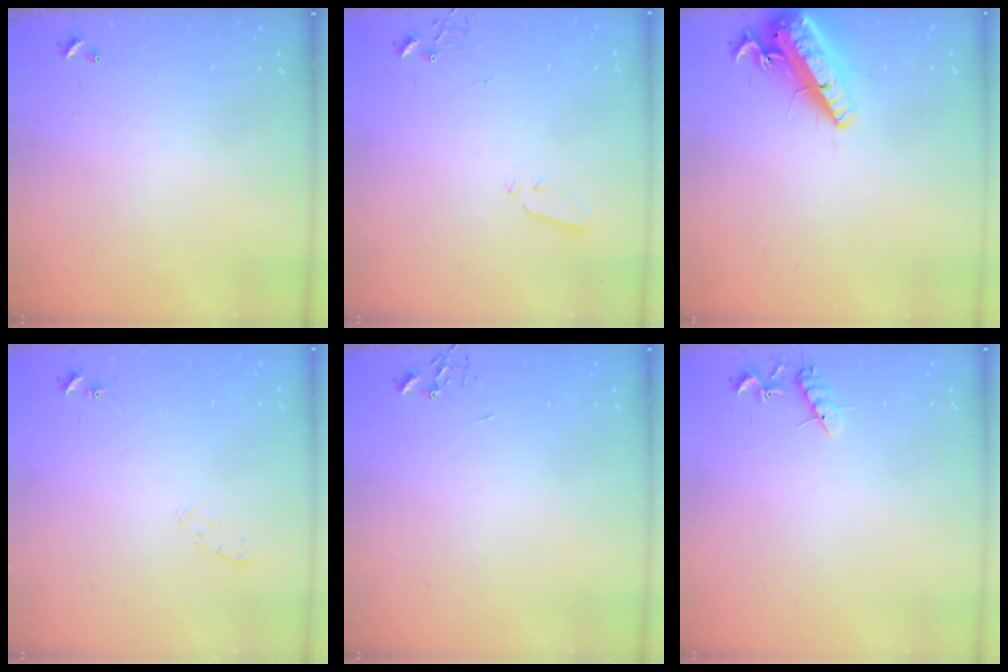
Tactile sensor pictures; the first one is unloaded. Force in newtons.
{"total": 3.6, "press": 3.6, "slide": 0.6}
{"total": 17.1, "press": 16.8, "slide": 3.4}
{"total": 5.3, "press": 5.2, "slide": 0.9}
{"total": 0.0}
{"total": 10.4, "press": 10.3, "slide": 0.9}